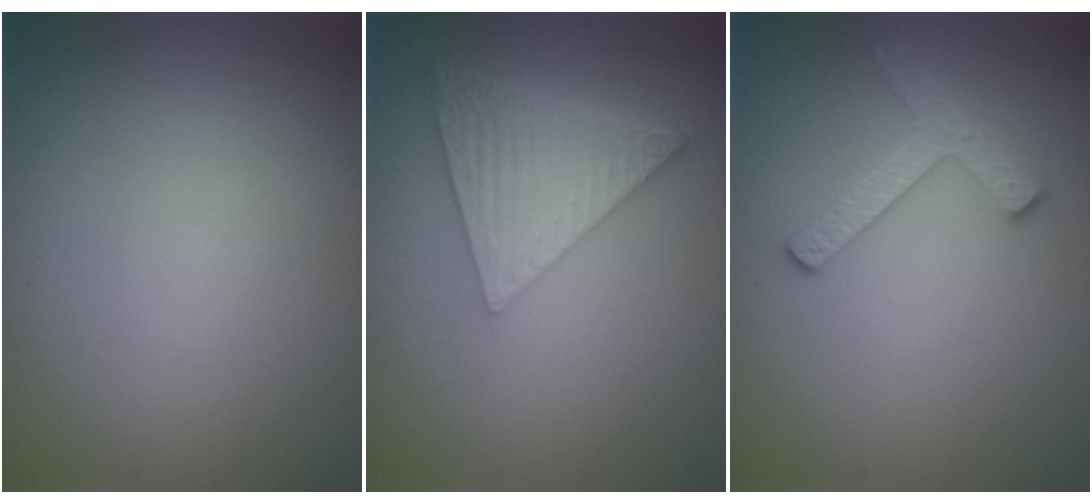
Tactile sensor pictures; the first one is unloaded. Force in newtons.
{"total": 5.9, "press": 4.4, "slide": 3.9}
{"total": 2.5, "press": 2.4, "slide": 0.5}